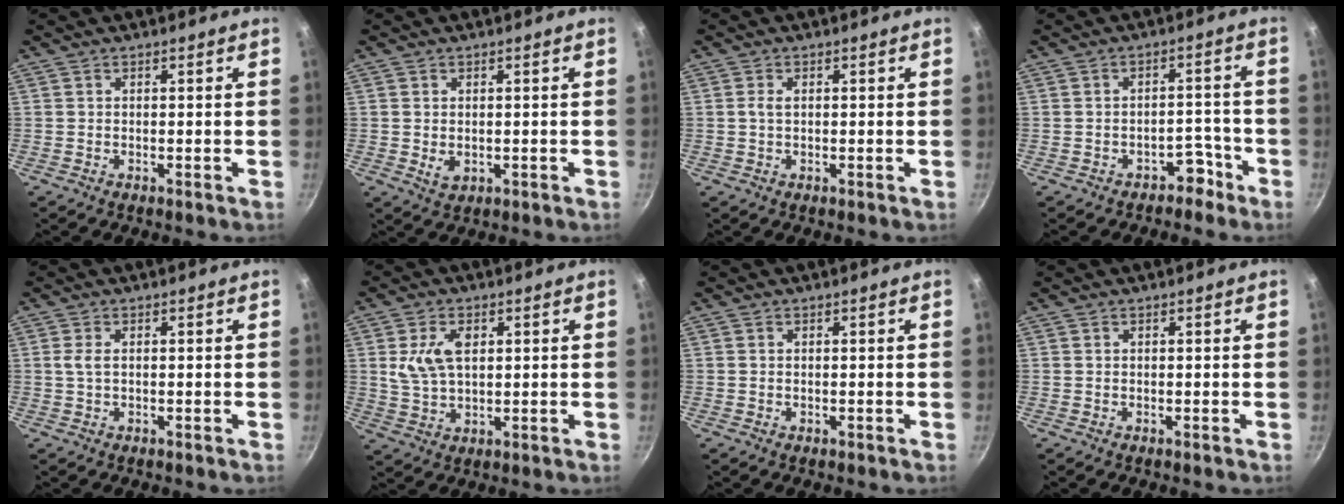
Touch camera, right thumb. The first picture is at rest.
{"total": 2.8, "force": [0.0, 2.0, 2.0], "torque": [-0.033, -0.007, 0.004]}
{"total": 1.5, "force": [0.1, 0.9, 1.2], "torque": [-0.024, 0.004, 0.000]}
{"total": 4.5, "force": [-3.1, 2.8, 1.6], "torque": [0.015, 0.050, -0.027]}
{"total": 1.8, "force": [0.1, 0.9, 1.6], "torque": [-0.037, 0.003, 0.000]}
{"total": 7.8, "force": [1.8, 4.8, 5.8], "torque": [-0.103, -0.006, 0.034]}
{"total": 0.0}
{"total": 0.0}